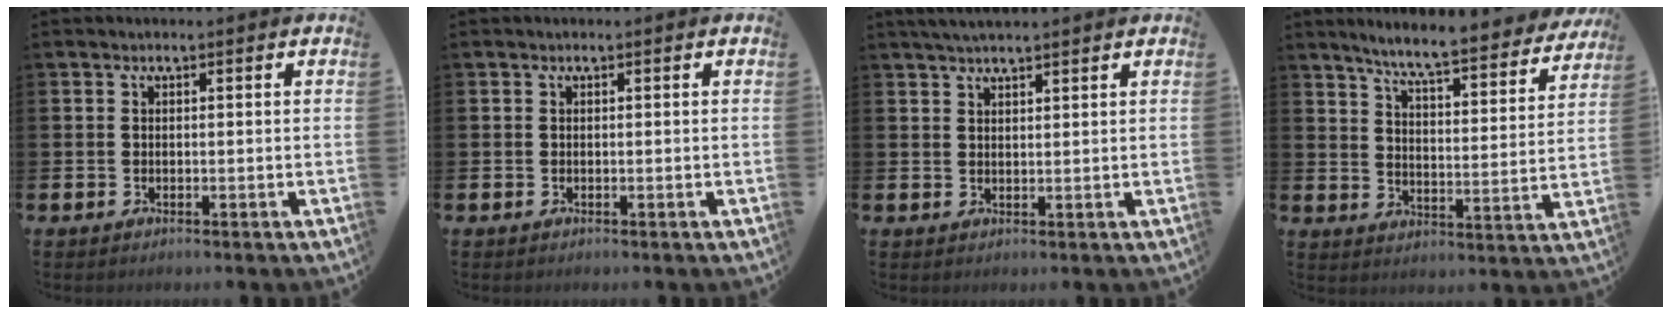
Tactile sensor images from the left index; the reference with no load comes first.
{"total": 0.0}
{"total": 2.8, "force": [2.6, 0.3, 1.0], "torque": [-0.021, -0.003, 0.047]}
{"total": 7.2, "force": [6.6, 0.1, 2.7], "torque": [-0.073, -0.049, 0.110]}